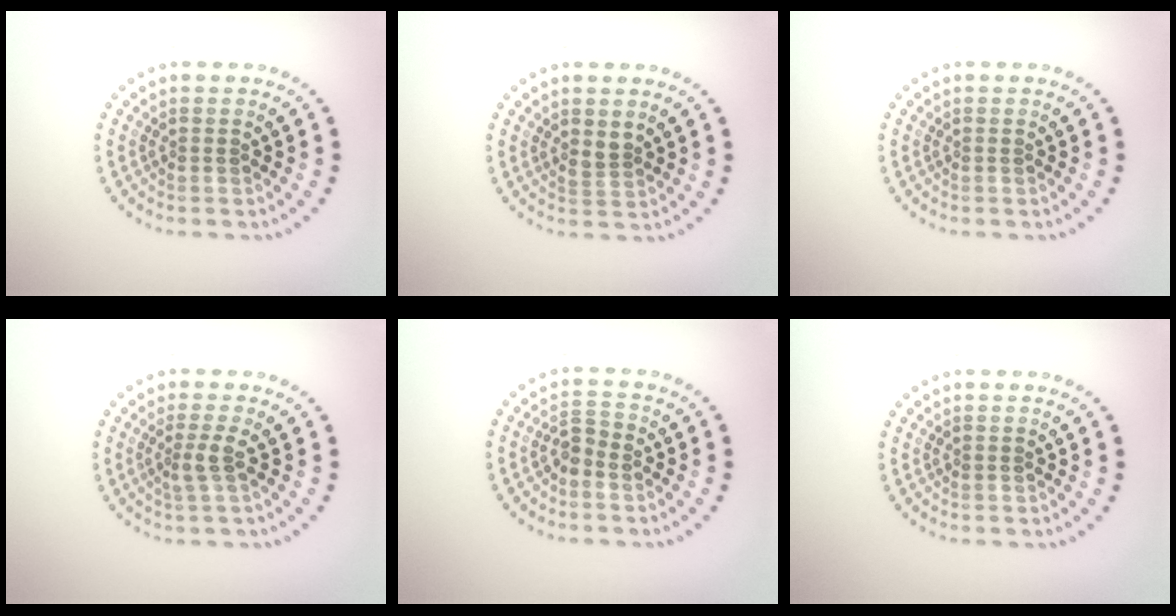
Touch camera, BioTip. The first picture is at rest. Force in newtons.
{"total": 1.5, "press": 1.2, "slide": 0.9}
{"total": 0.0}
{"total": 1.8, "press": 1.3, "slide": 1.3}
{"total": 1.7, "press": 1.5, "slide": 0.8}
{"total": 0.0}